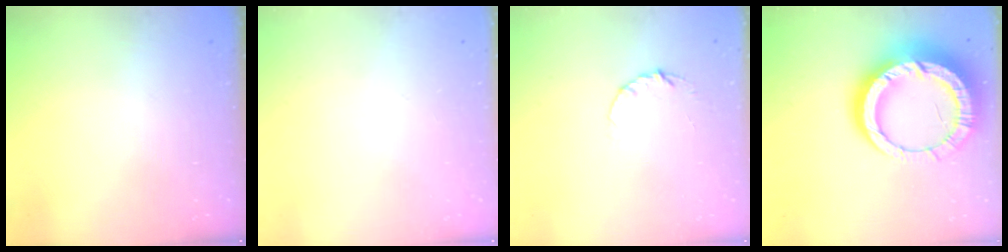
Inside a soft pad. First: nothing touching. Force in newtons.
{"total": 0.0}
{"total": 3.5, "press": 3.4, "slide": 0.4}
{"total": 20.6, "press": 20.5, "slide": 1.9}